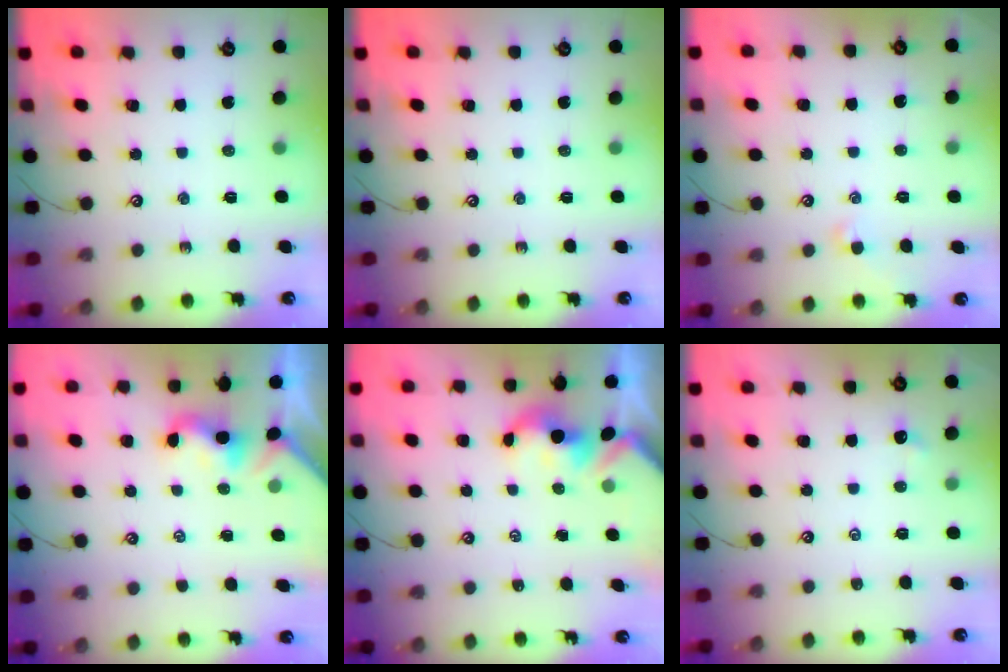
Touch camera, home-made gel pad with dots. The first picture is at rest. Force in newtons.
{"total": 0.0}
{"total": 0.5, "press": 0.0, "slide": 0.5}
{"total": 1.9, "press": 1.8, "slide": 0.6}
{"total": 1.5, "press": 1.5, "slide": 0.3}
{"total": 0.5, "press": 0.4, "slide": 0.3}